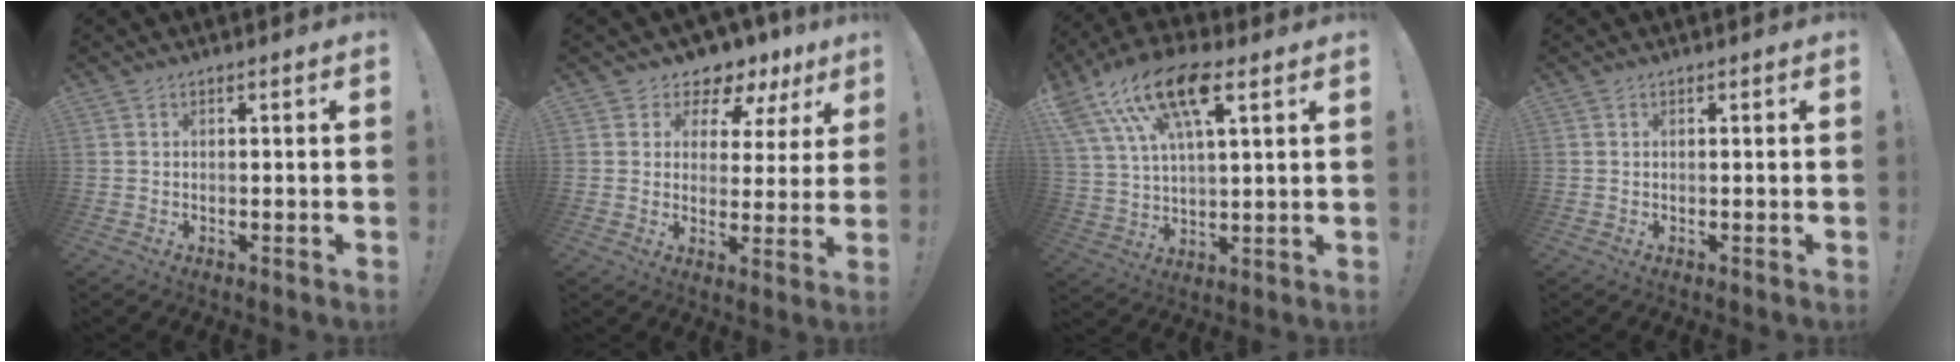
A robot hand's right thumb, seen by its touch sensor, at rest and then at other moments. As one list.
[{"total": 6.2, "force": [4.5, 3.8, 1.9], "torque": [-0.029, -0.044, 0.083]}, {"total": 17.7, "force": [9.7, 7.8, 12.6], "torque": [-0.229, -0.035, 0.169]}, {"total": 0.0}]